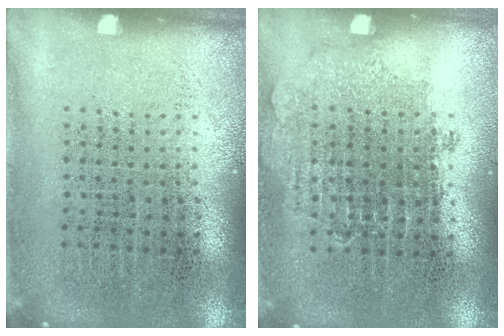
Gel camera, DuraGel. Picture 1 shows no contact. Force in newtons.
{"total": 0.8, "press": 0.7, "slide": 0.3}